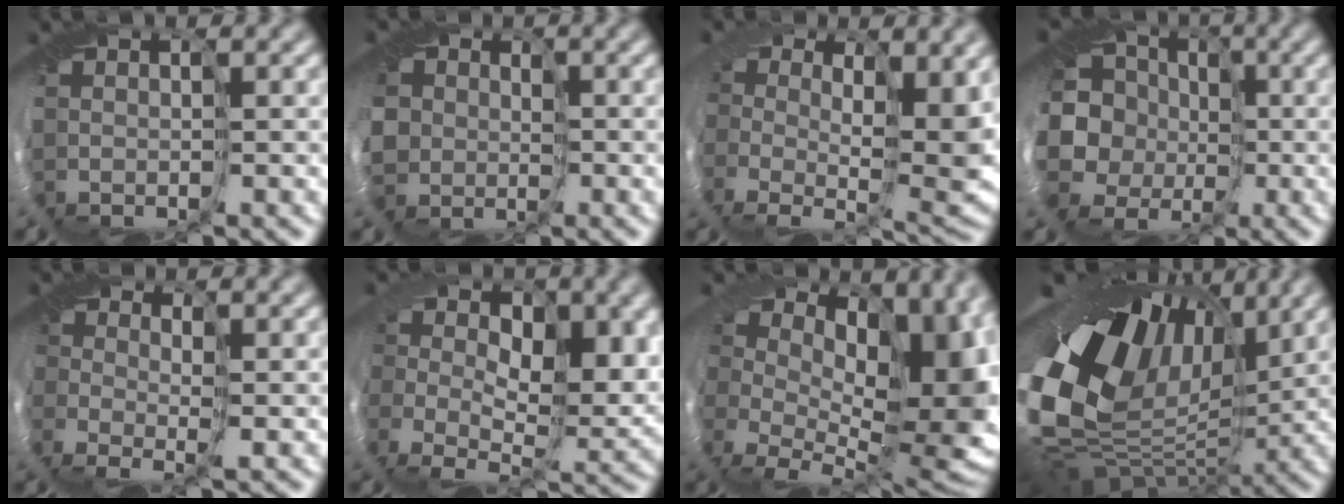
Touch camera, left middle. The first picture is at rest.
{"total": 4.3, "force": [-1.0, 3.9, 1.4], "torque": [-0.024, -0.007, -0.048]}
{"total": 5.0, "force": [1.2, 2.2, 4.4], "torque": [-0.048, -0.035, 0.018]}
{"total": 11.3, "force": [-3.9, 9.9, 3.7], "torque": [-0.091, -0.003, -0.099]}
{"total": 1.1, "force": [-0.9, -0.6, -0.4], "torque": [0.025, -0.021, -0.027]}
{"total": 6.2, "force": [0.3, 4.2, 4.5], "torque": [-0.054, -0.029, -0.003]}
{"total": 10.8, "force": [2.6, 7.0, 7.8], "torque": [-0.072, -0.024, 0.051]}
{"total": 16.7, "force": [2.1, 11.3, 12.1], "torque": [-0.215, -0.038, 0.046]}